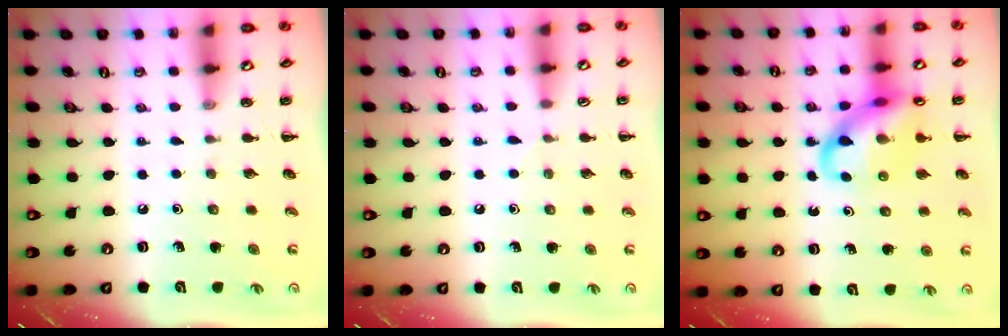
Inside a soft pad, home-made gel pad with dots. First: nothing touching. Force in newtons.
{"total": 3.5, "press": 3.3, "slide": 1.4}
{"total": 14.7, "press": 14.5, "slide": 2.3}